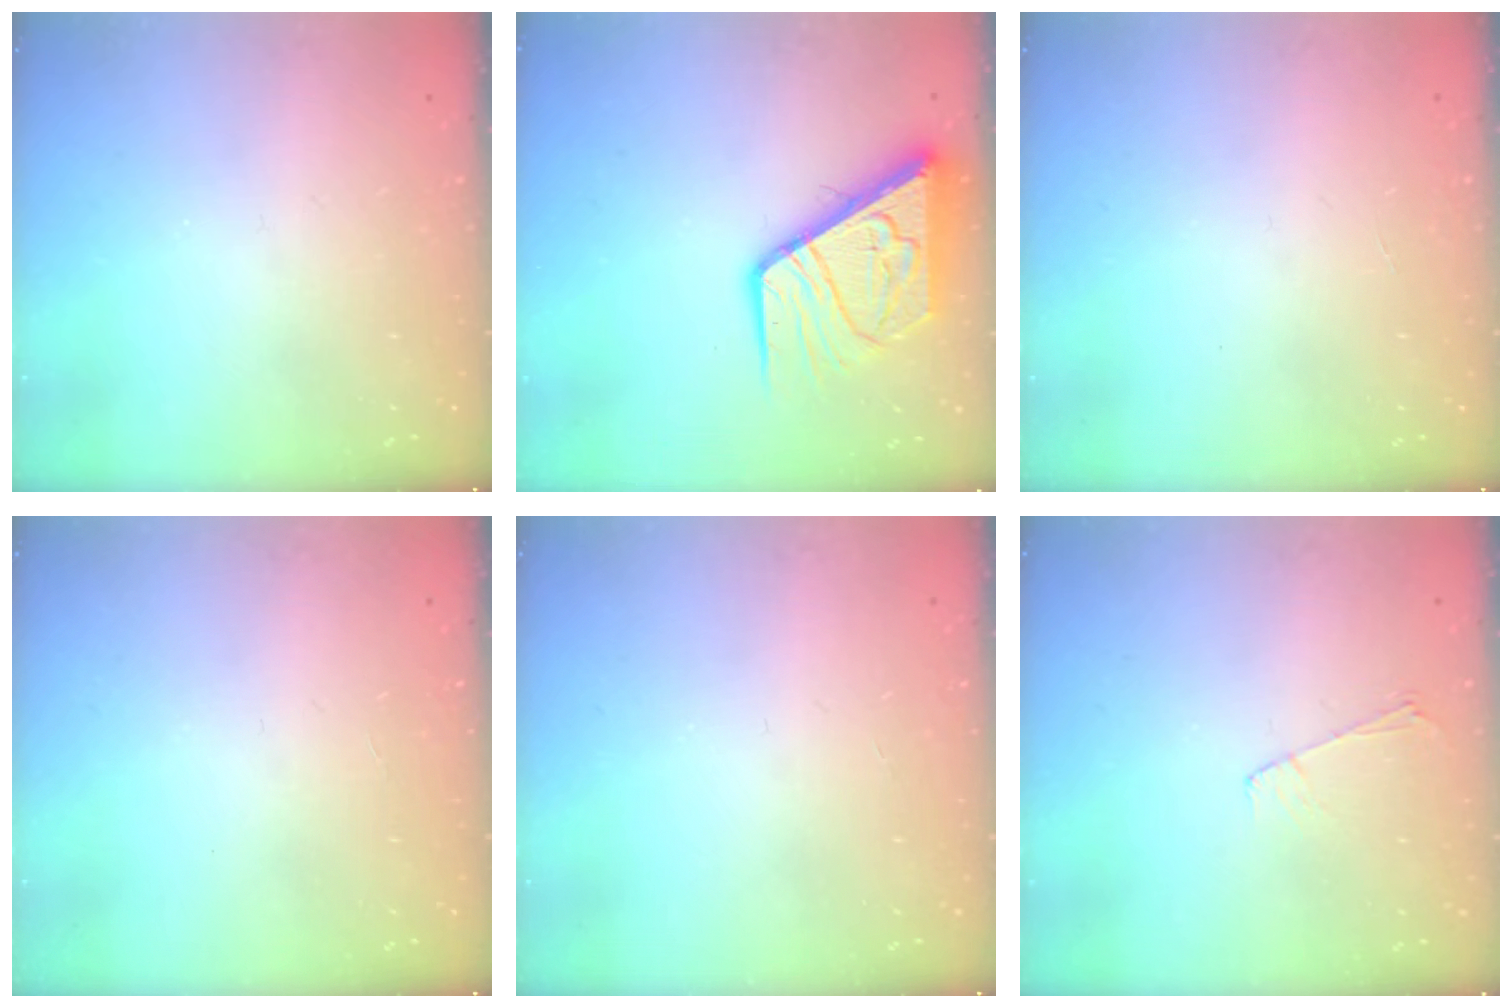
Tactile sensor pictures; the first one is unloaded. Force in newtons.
{"total": 12.7, "press": 12.6, "slide": 1.7}
{"total": 0.0}
{"total": 0.0}
{"total": 0.0}
{"total": 4.9, "press": 4.9, "slide": 0.6}